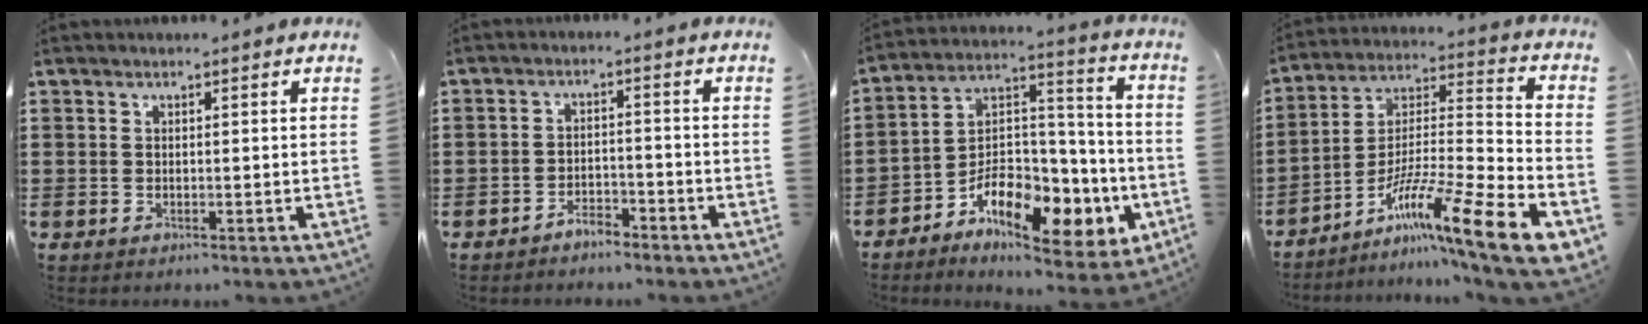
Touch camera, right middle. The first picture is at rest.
{"total": 2.9, "force": [-2.8, 0.5, 0.3], "torque": [-0.012, 0.003, -0.058]}
{"total": 10.6, "force": [-6.2, 5.5, 6.6], "torque": [-0.125, 0.008, -0.113]}
{"total": 14.4, "force": [-9.5, 0.3, 10.8], "torque": [-0.172, 0.007, -0.171]}